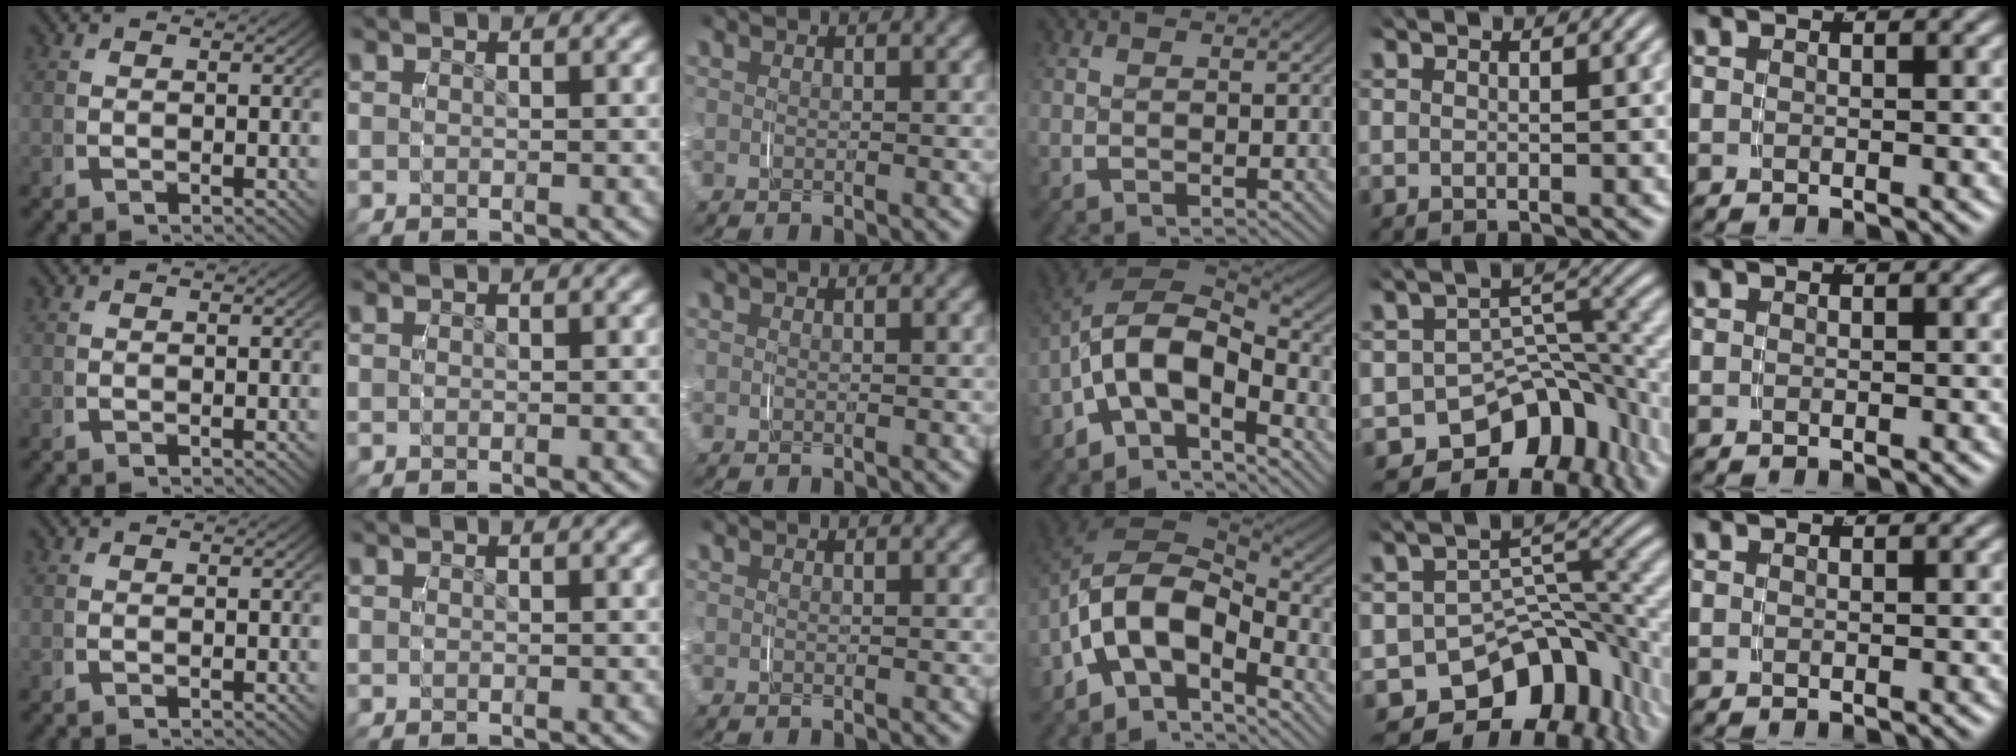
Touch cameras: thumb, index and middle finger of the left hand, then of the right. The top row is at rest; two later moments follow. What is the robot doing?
{"motion": "grasp_and_lifting", "object": "map"}